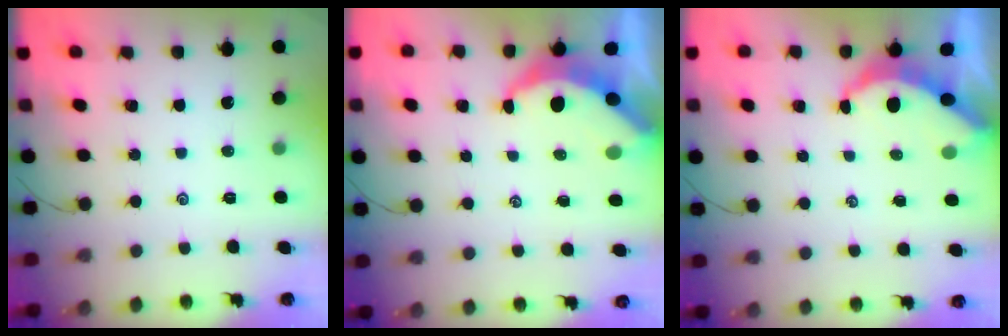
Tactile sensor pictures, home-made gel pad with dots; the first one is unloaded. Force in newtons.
{"total": 6.6, "press": 6.5, "slide": 0.8}
{"total": 4.9, "press": 4.9, "slide": 0.4}